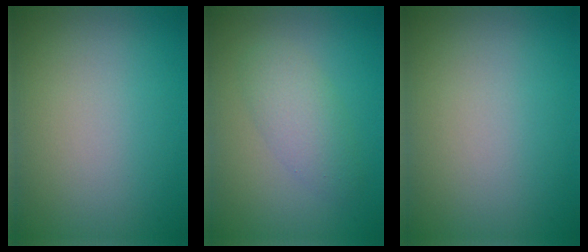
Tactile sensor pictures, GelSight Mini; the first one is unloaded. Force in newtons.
{"total": 2.9, "press": 2.9, "slide": 0.1}
{"total": 0.0}